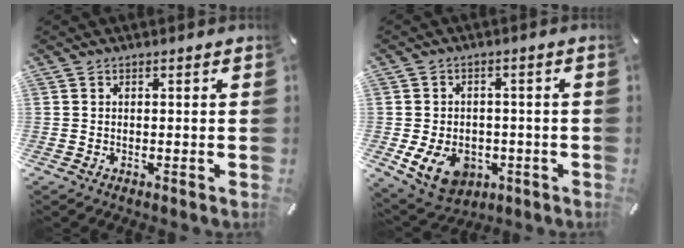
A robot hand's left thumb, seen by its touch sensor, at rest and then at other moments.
{"total": 9.7, "force": [-3.3, 7.3, 5.5], "torque": [-0.109, 0.012, -0.059]}